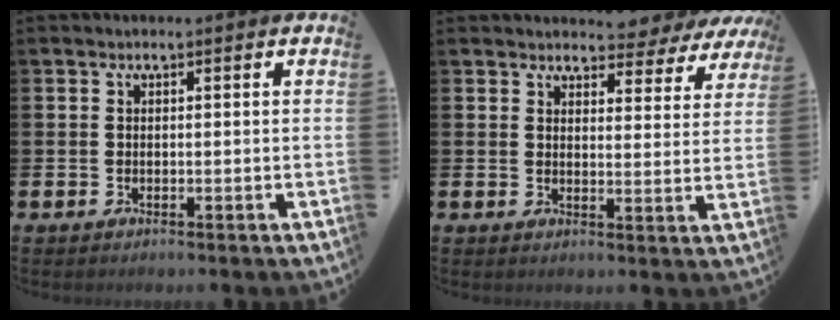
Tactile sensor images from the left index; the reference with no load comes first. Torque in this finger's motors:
{"motor_torque": [1.14, -0.99, 0.35, 0.04]}